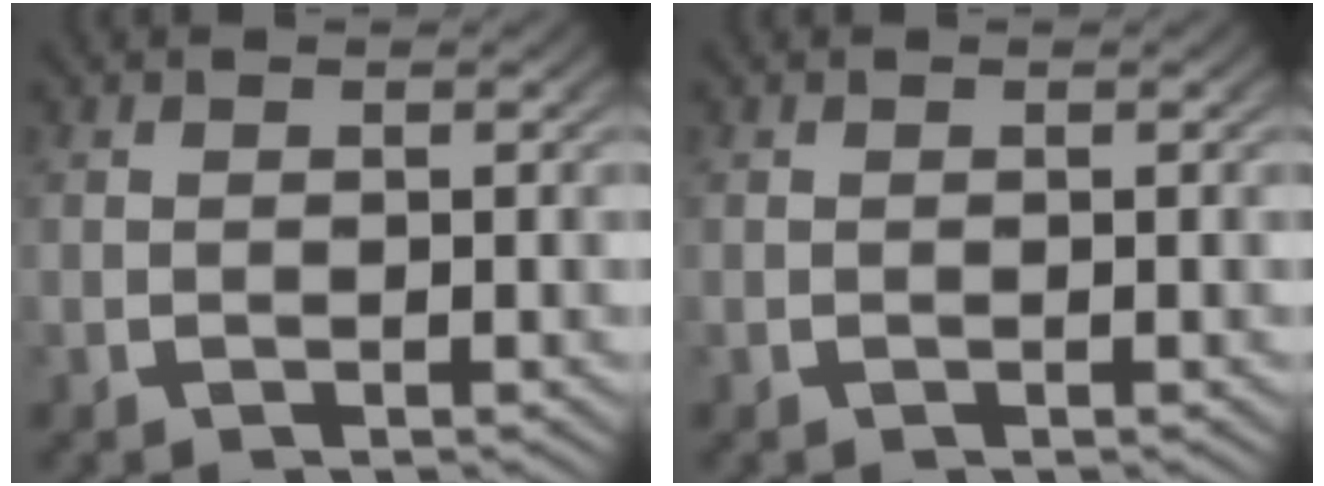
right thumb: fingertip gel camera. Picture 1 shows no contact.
{"total": 0.0}